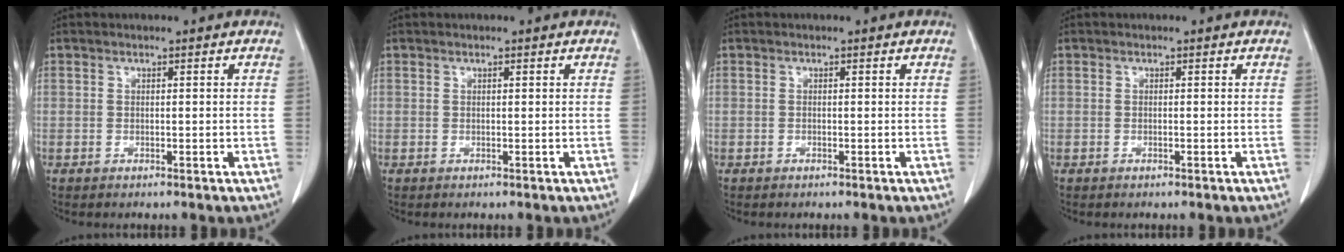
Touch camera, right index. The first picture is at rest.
{"total": 0.0}
{"total": 0.0}
{"total": 0.0}